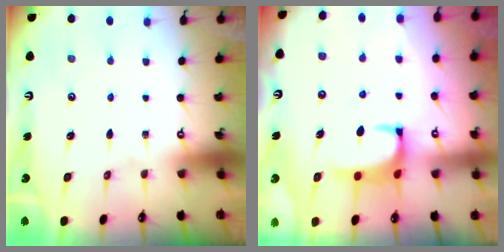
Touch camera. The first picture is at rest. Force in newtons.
{"total": 1.0, "press": 0.9, "slide": 0.4}